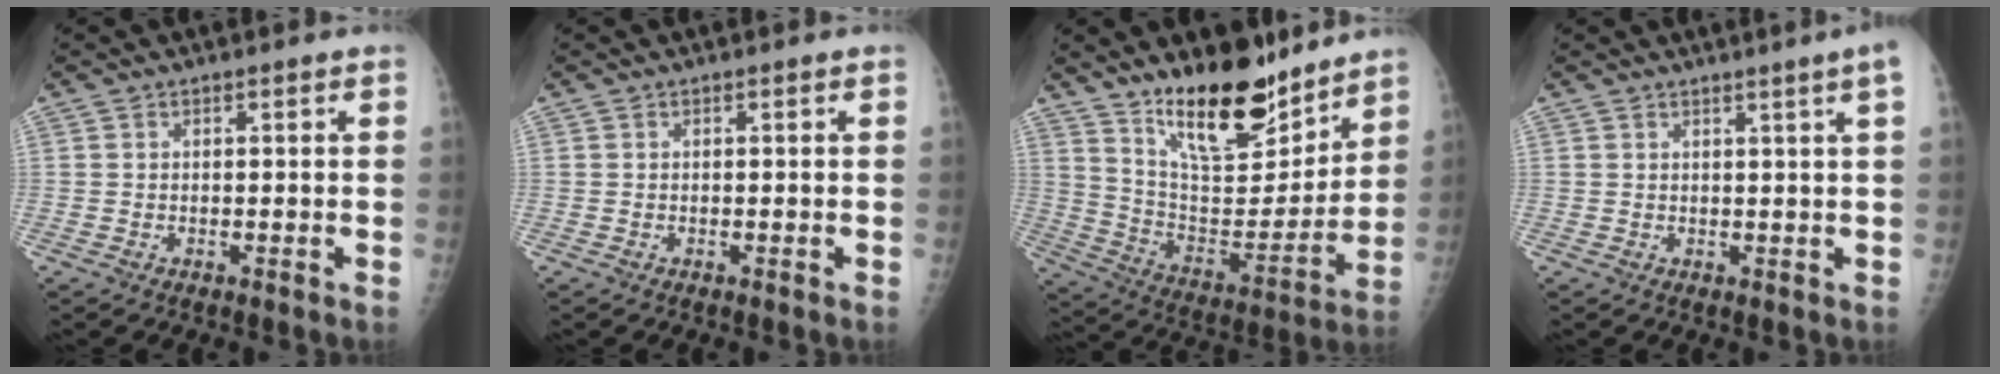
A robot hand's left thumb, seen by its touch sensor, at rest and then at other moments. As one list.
[{"total": 0.0}, {"total": 19.2, "force": [14.5, 6.8, 10.5], "torque": [-0.123, -0.108, 0.250]}, {"total": 3.4, "force": [2.1, -1.1, 2.5], "torque": [-0.034, -0.010, 0.031]}]